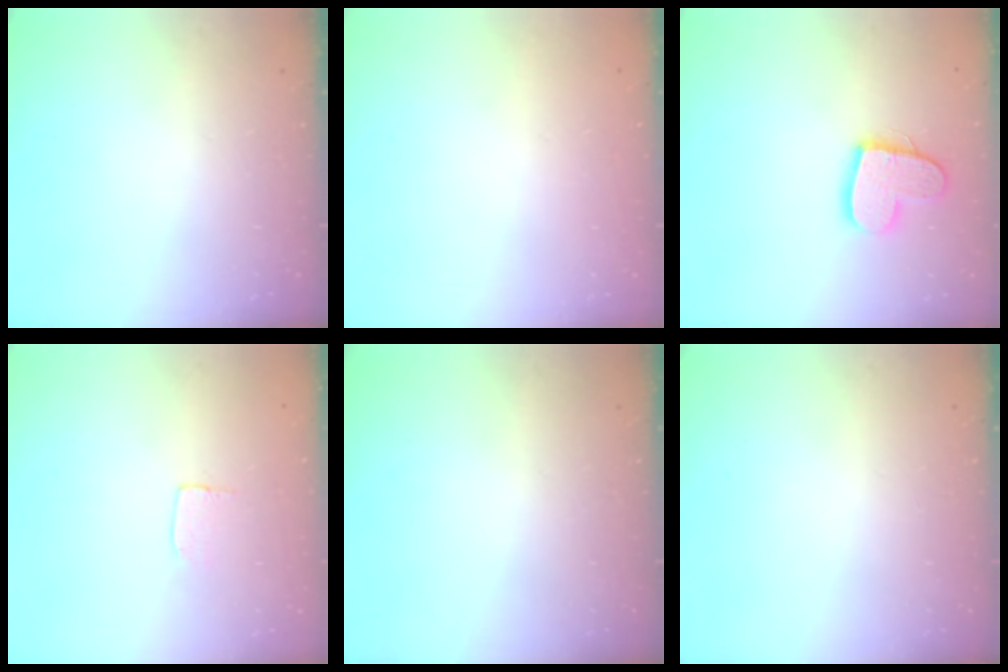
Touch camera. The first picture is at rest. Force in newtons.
{"total": 0.0}
{"total": 13.7, "press": 13.6, "slide": 1.1}
{"total": 3.7, "press": 3.7, "slide": 0.2}
{"total": 0.0}
{"total": 0.0}